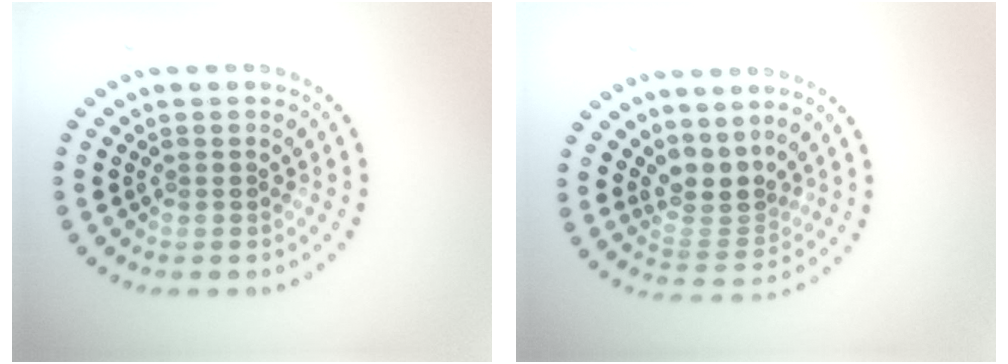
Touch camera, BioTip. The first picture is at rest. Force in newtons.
{"total": 3.0, "press": 2.1, "slide": 2.1}